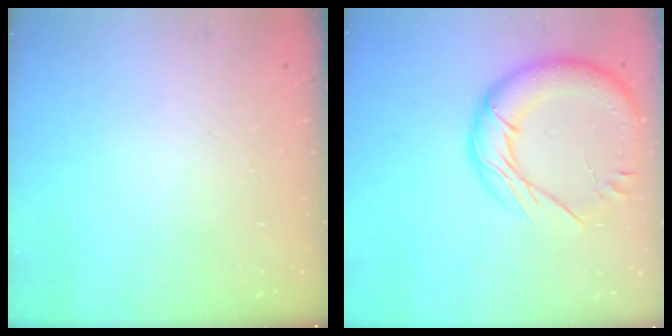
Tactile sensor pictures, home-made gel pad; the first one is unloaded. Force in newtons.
{"total": 18.5, "press": 18.4, "slide": 2.1}